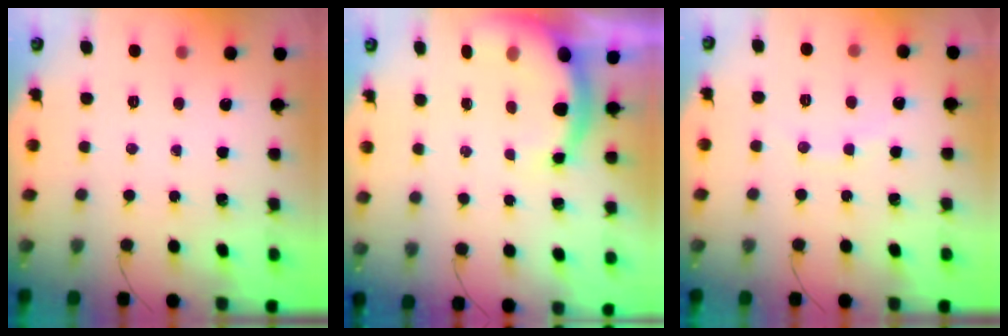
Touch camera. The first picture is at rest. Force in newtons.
{"total": 8.6, "press": 8.5, "slide": 0.8}
{"total": 3.9, "press": 3.7, "slide": 1.1}